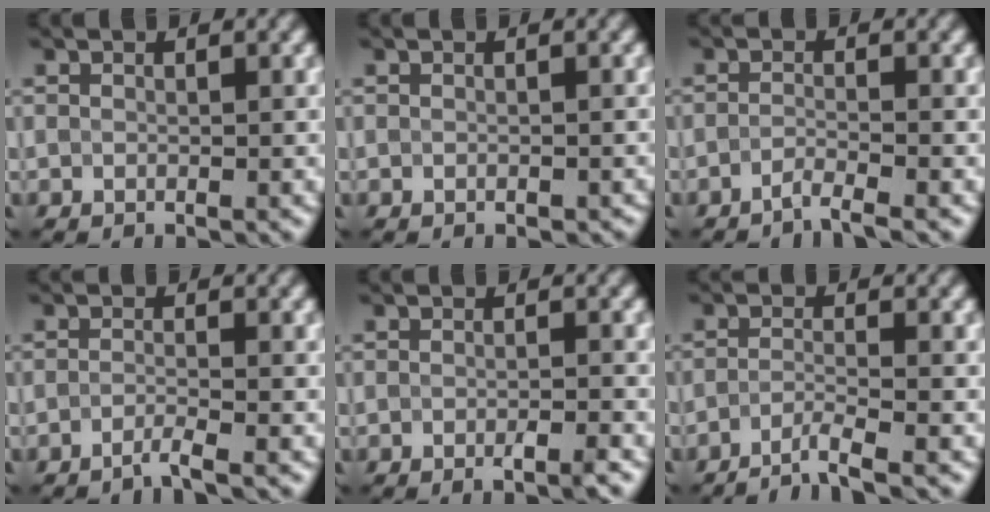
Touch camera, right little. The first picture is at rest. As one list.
[{"total": 0.7, "force": [-0.4, 0.4, 0.4], "torque": [-0.004, -0.002, -0.001]}, {"total": 2.0, "force": [-2.0, -0.2, 0.2], "torque": [0.000, -0.001, -0.046]}, {"total": 1.7, "force": [-1.7, -0.3, 0.1], "torque": [0.002, -0.002, -0.039]}, {"total": 1.7, "force": [-1.5, -0.1, 0.7], "torque": [-0.012, -0.003, -0.024]}, {"total": 2.6, "force": [-2.4, -0.1, 0.8], "torque": [-0.010, 0.000, -0.058]}]